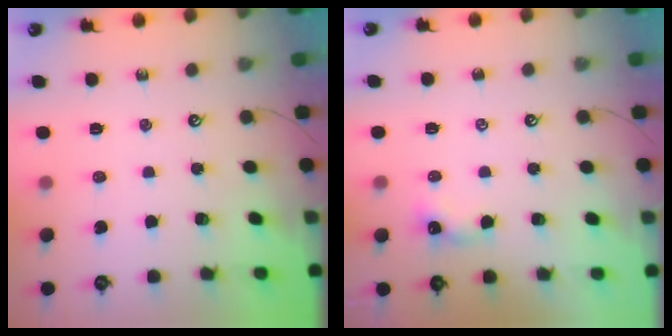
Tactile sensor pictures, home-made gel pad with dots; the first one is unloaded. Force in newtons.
{"total": 3.5, "press": 3.5, "slide": 0.4}